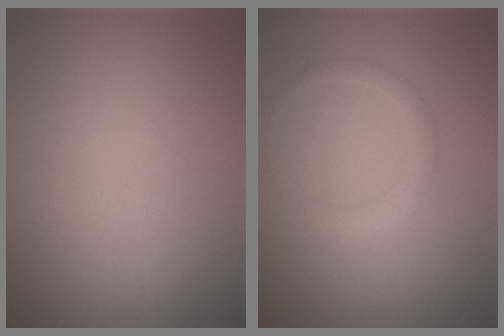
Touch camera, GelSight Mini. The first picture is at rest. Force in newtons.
{"total": 1.6, "press": 1.6, "slide": 0.2}